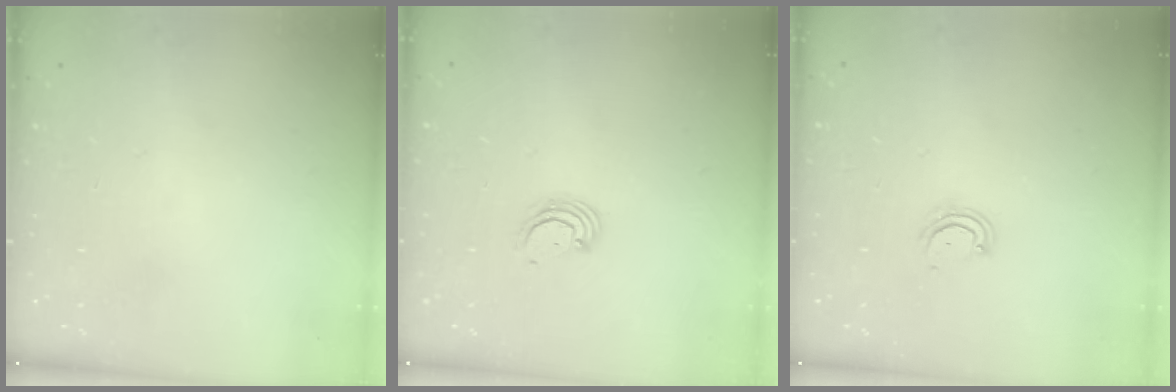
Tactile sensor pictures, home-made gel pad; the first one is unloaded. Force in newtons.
{"total": 2.6, "press": 2.6, "slide": 0.3}
{"total": 4.1, "press": 4.1, "slide": 0.3}